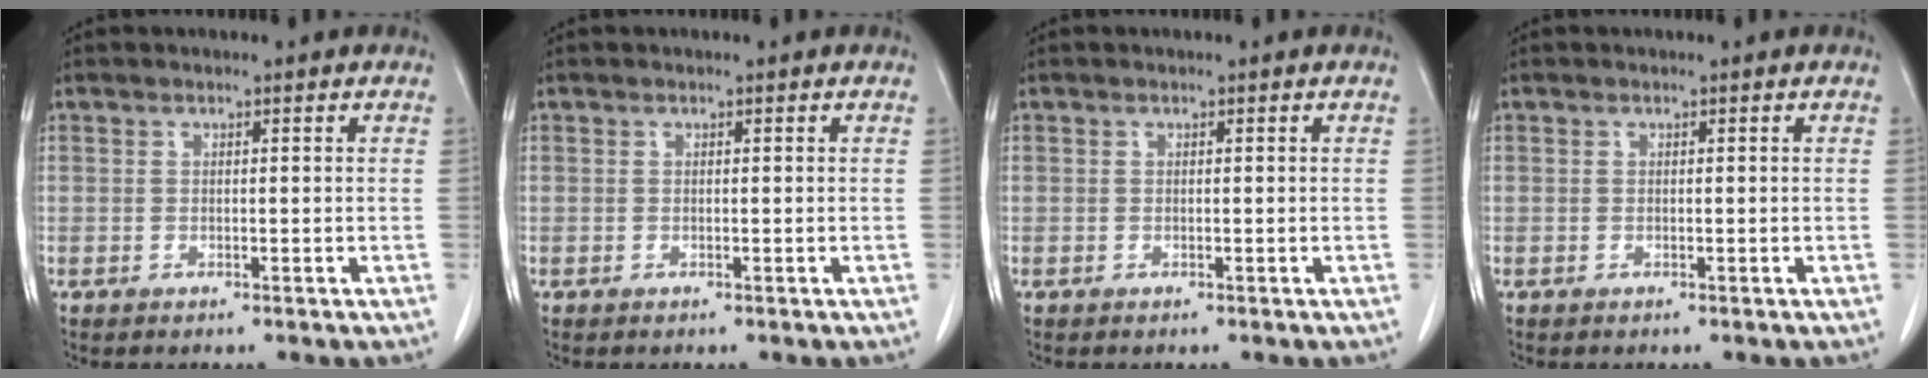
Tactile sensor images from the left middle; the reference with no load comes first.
{"total": 0.0}
{"total": 0.0}
{"total": 0.0}